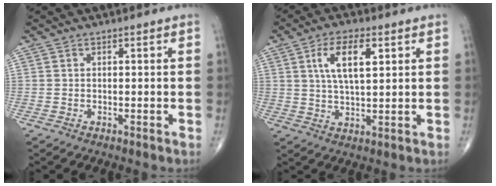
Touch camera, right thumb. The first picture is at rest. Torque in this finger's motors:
{"motor_torque": [-0.41, 0.51, 0.97, 0.36, 0.34]}